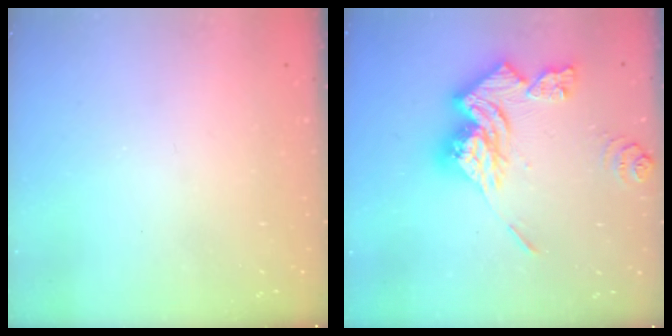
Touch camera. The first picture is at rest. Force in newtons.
{"total": 18.2, "press": 18.1, "slide": 2.0}